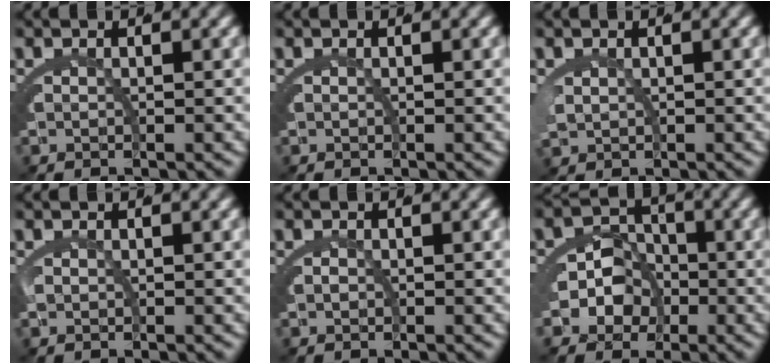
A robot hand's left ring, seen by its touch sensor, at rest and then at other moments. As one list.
[{"total": 0.0}, {"total": 1.3, "force": [0.6, 1.0, 0.7], "torque": [-0.033, -0.014, 0.025]}, {"total": 0.0}, {"total": 0.5, "force": [-0.1, -0.5, 0.0], "torque": [-0.003, -0.005, 0.002]}, {"total": 8.3, "force": [-1.9, 7.1, 3.8], "torque": [-0.071, -0.024, -0.037]}]